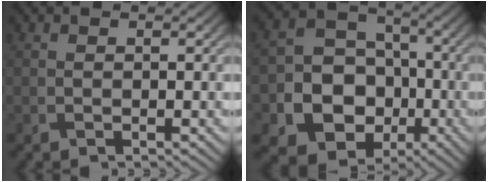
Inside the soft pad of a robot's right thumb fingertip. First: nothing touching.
{"total": 14.2, "force": [-4.4, 12.1, 6.0], "torque": [-0.144, -0.046, -0.105]}